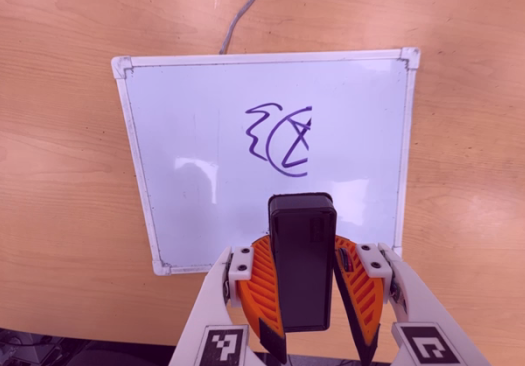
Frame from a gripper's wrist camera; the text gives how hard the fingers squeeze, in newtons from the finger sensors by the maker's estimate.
{"total": 10.6, "left": 10.9, "right": 10.2}